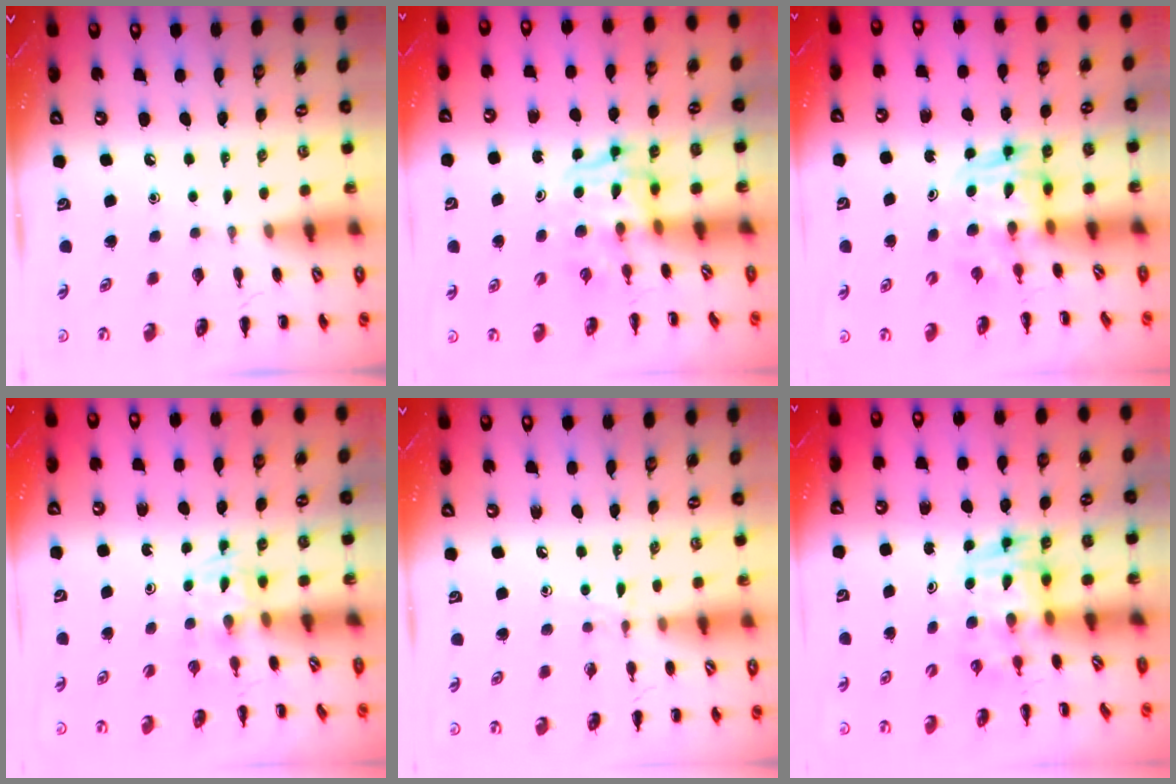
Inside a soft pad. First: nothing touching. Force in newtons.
{"total": 3.4, "press": 3.4, "slide": 0.6}
{"total": 2.8, "press": 2.8, "slide": 0.2}
{"total": 2.5, "press": 2.1, "slide": 1.2}
{"total": 5.6, "press": 5.3, "slide": 1.6}
{"total": 3.5, "press": 3.5, "slide": 0.7}